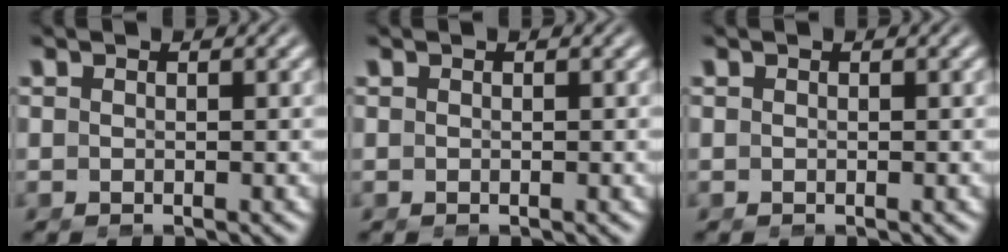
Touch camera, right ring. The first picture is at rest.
{"total": 0.0}
{"total": 0.0}